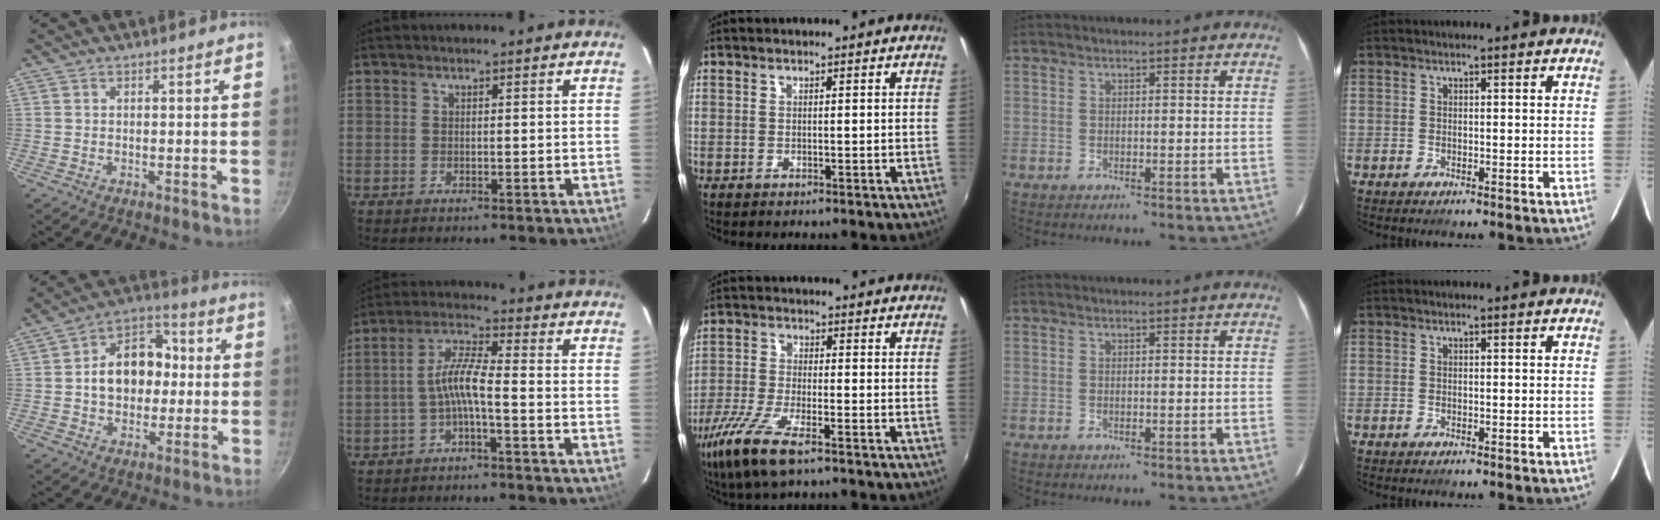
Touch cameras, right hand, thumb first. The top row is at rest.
{"thumb": {"total": 14.2, "force": [0.3, 10.8, 9.2], "torque": [-0.101, 0.031, -0.007]}, "index": {"total": 5.4, "force": [-2.2, 0.5, 4.9], "torque": [-0.113, 0.016, -0.041]}, "middle": {"total": 9.8, "force": [-6.3, 2.3, 7.3], "torque": [-0.167, -0.025, -0.125]}}